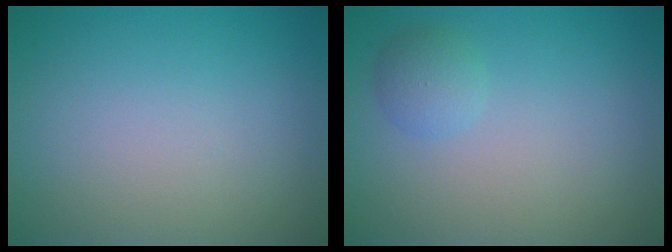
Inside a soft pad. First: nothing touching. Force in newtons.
{"total": 1.6, "press": 1.6, "slide": 0.1}